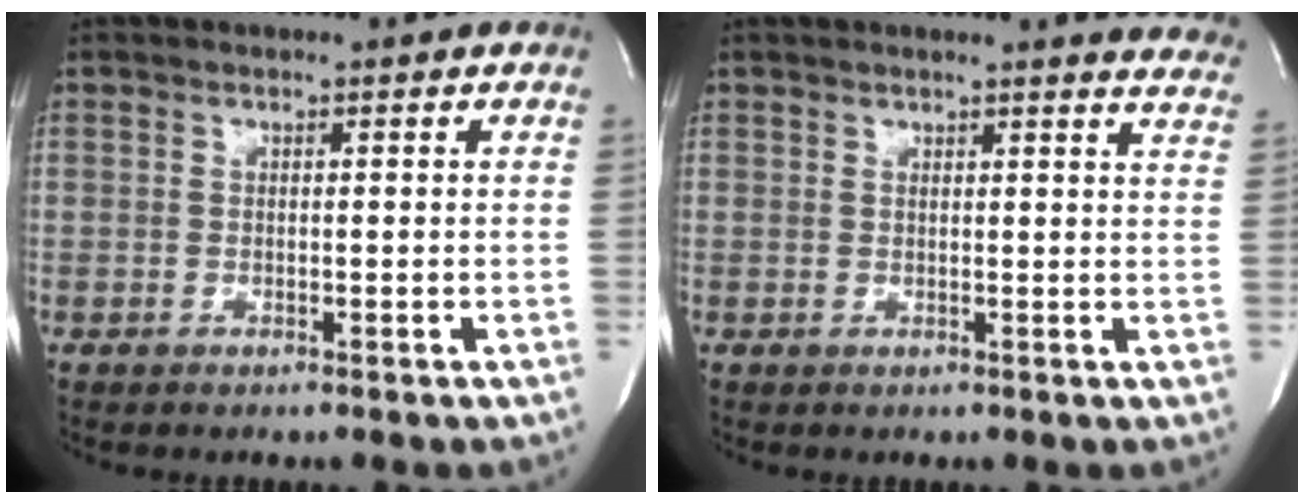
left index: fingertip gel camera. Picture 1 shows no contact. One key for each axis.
{"total": 10.9, "fx": 10.4, "fy": 0.8, "fz": 3.0, "tx": -0.016, "ty": -0.046, "tz": 0.087}